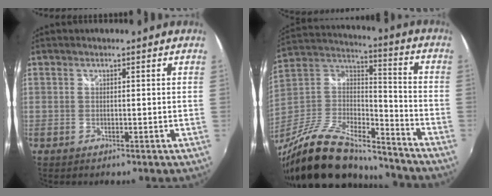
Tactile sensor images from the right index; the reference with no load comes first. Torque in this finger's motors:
{"motor_torque": [1.34, -0.80, 0.28, 0.15]}